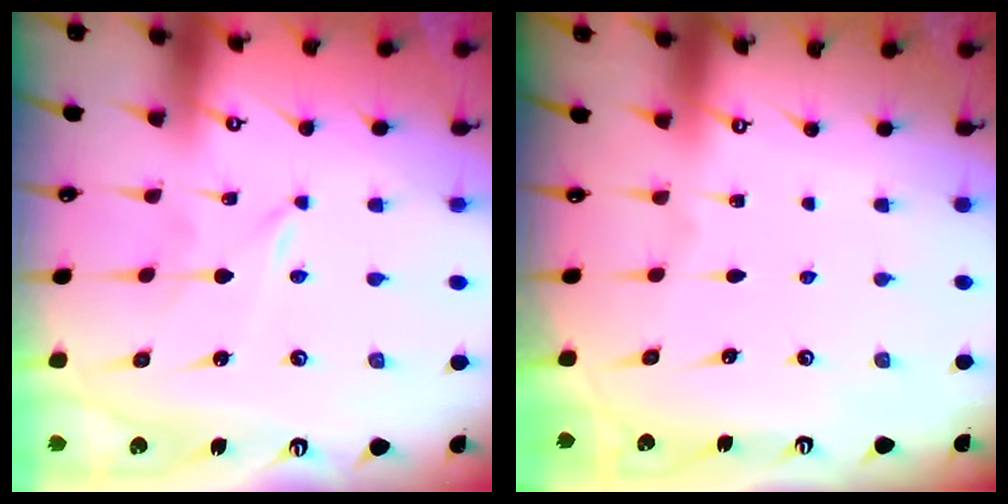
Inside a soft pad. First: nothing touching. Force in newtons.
{"total": 0.0}